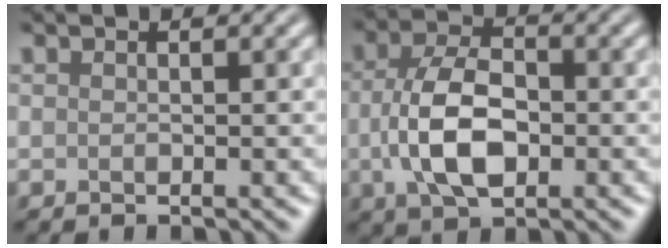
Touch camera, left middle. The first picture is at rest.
{"total": 6.6, "force": [-0.9, 3.7, 5.3], "torque": [-0.114, -0.001, -0.018]}